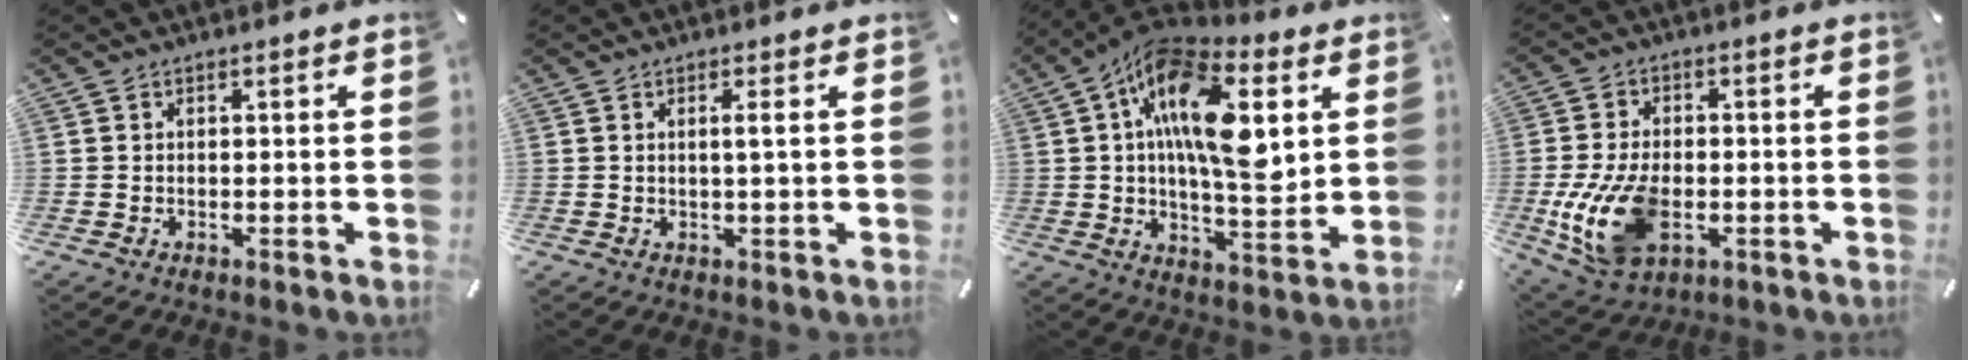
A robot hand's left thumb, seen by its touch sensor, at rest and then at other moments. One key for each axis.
{"total": 2.1, "fx": 0.5, "fy": -0.2, "fz": 2.0, "tx": -0.040, "ty": -0.003, "tz": 0.006}
{"total": 21.0, "fx": 5.7, "fy": 9.5, "fz": 17.8, "tx": -0.320, "ty": -0.015, "tz": 0.087}
{"total": 13.8, "fx": -3.2, "fy": 8.7, "fz": 10.3, "tx": -0.224, "ty": 0.003, "tz": -0.052}